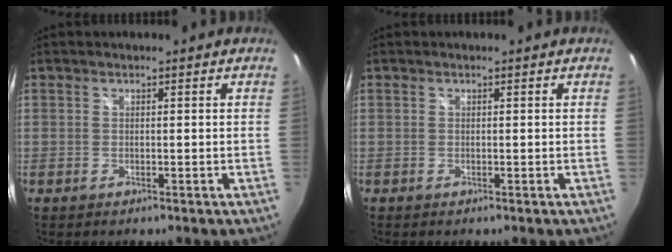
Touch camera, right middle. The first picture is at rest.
{"total": 0.0}